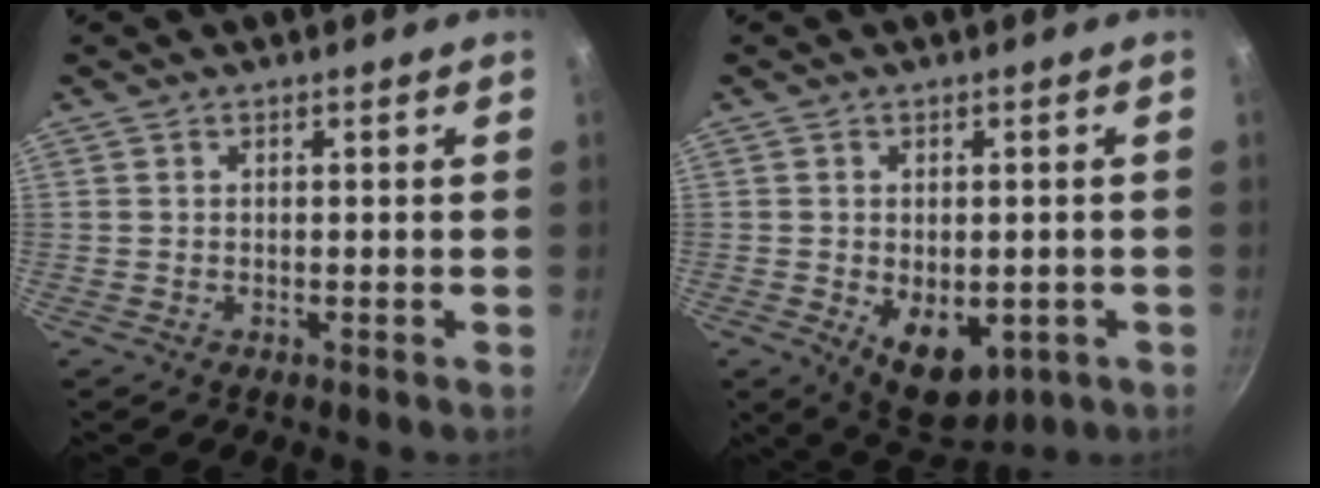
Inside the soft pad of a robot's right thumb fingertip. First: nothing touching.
{"total": 9.5, "force": [-2.3, 6.0, 7.0], "torque": [-0.072, -0.005, -0.015]}